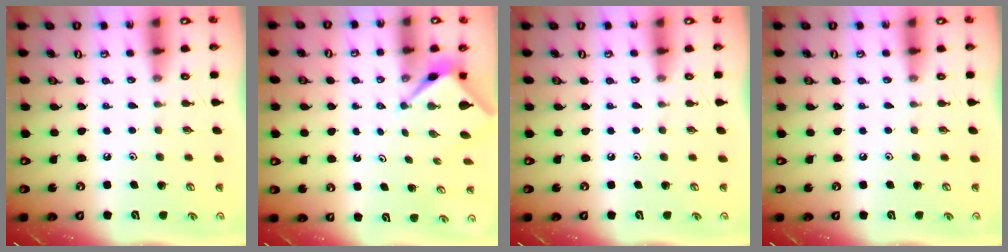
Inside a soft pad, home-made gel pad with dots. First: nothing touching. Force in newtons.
{"total": 2.7, "press": 2.7, "slide": 0.1}
{"total": 0.0}
{"total": 0.0}